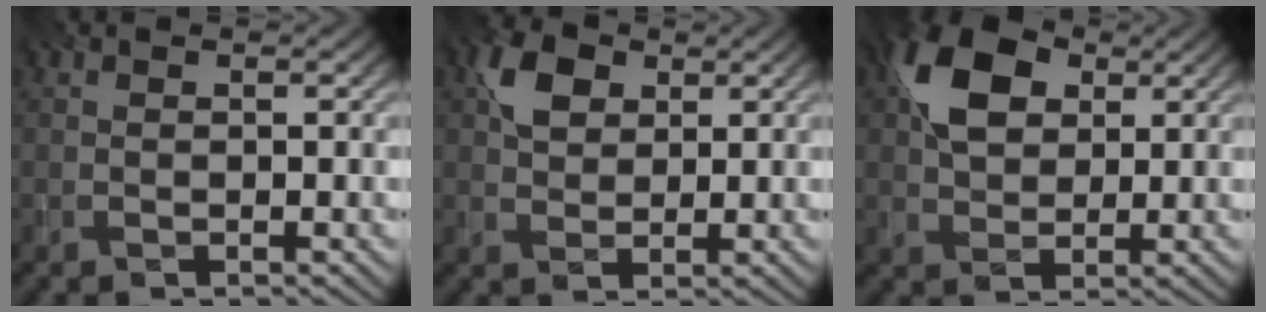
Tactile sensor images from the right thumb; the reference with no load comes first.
{"total": 5.0, "force": [1.9, 3.5, 3.0], "torque": [-0.061, 0.006, 0.033]}
{"total": 9.2, "force": [3.0, 6.3, 6.0], "torque": [-0.129, 0.012, 0.051]}